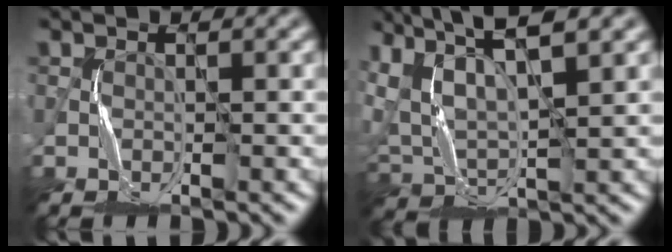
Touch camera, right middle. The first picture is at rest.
{"total": 8.7, "force": [5.8, 3.0, 5.7], "torque": [-0.135, 0.011, 0.099]}